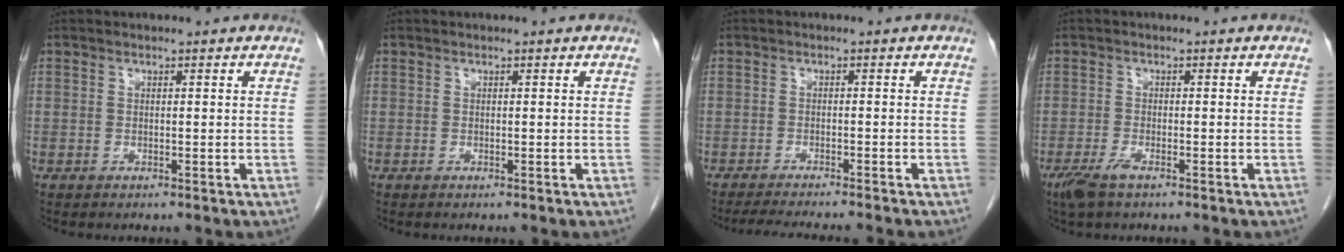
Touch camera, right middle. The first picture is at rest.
{"total": 0.0}
{"total": 8.4, "force": [-7.6, -0.2, 3.7], "torque": [-0.039, -0.017, -0.110]}
{"total": 3.0, "force": [-2.0, 0.6, 2.2], "torque": [-0.052, -0.007, -0.039]}